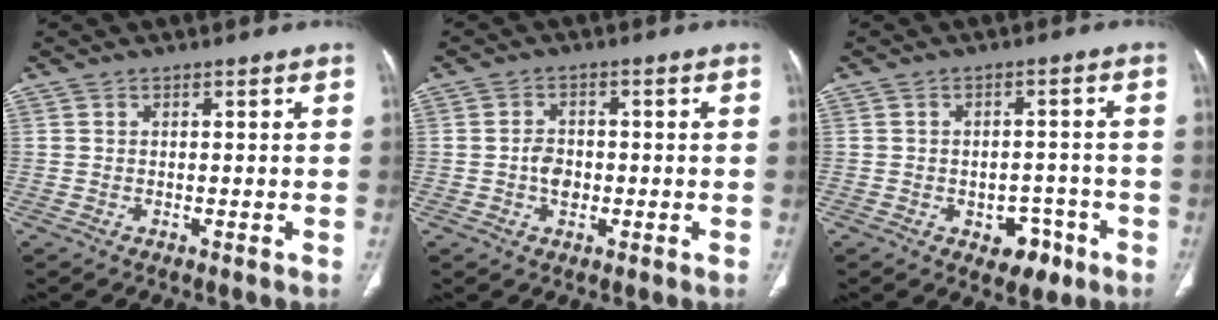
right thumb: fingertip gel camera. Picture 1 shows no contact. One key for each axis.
{"total": 3.7, "fx": -0.7, "fy": 2.7, "fz": 2.4, "tx": -0.033, "ty": 0.009, "tz": -0.013}
{"total": 6.0, "fx": -2.9, "fy": 4.1, "fz": 3.4, "tx": -0.015, "ty": 0.026, "tz": -0.031}